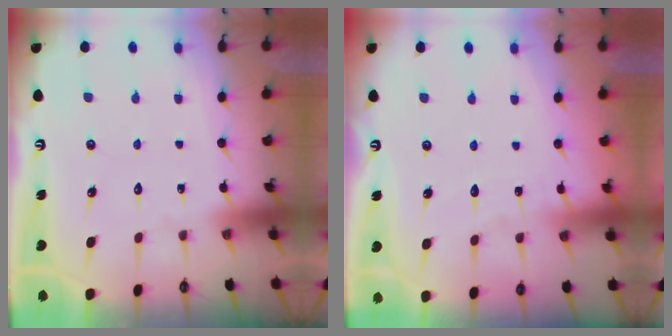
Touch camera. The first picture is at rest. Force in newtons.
{"total": 3.0, "press": 3.0, "slide": 0.3}